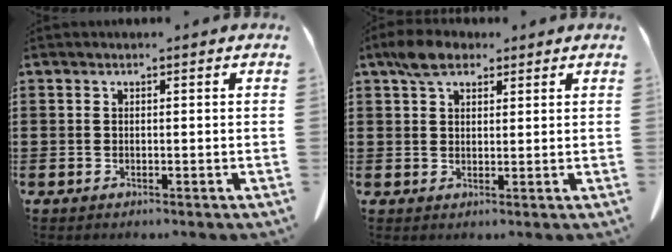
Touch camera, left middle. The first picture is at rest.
{"total": 4.7, "force": [3.3, 2.4, 2.3], "torque": [-0.049, 0.007, 0.059]}